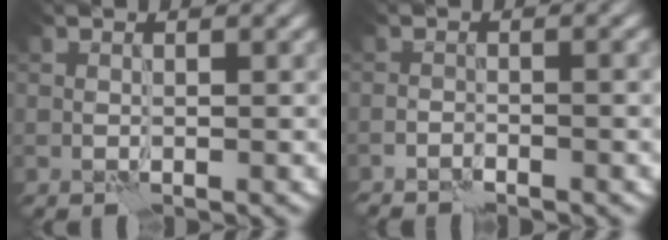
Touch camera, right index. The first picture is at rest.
{"total": 1.7, "force": [-1.6, 0.0, 0.4], "torque": [-0.008, 0.007, -0.033]}